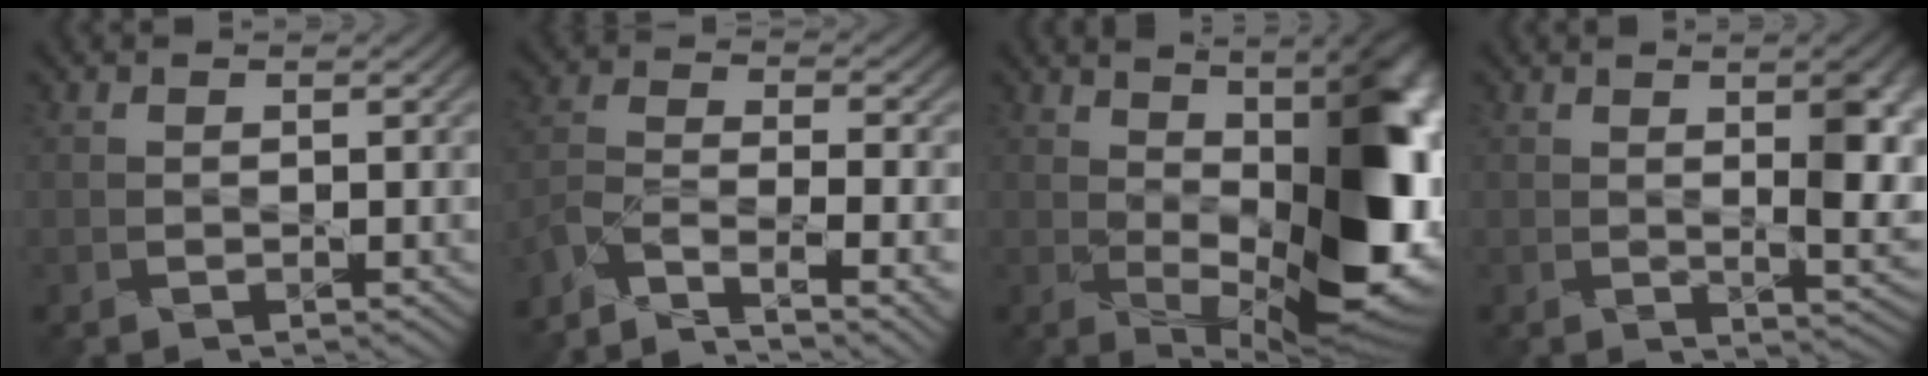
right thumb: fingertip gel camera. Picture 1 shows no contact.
{"total": 8.6, "force": [-6.4, 2.2, 5.3], "torque": [-0.109, -0.009, -0.127]}
{"total": 16.0, "force": [1.5, 6.4, 14.6], "torque": [-0.197, -0.009, 0.040]}
{"total": 7.9, "force": [1.5, 2.8, 7.2], "torque": [-0.101, -0.004, 0.031]}